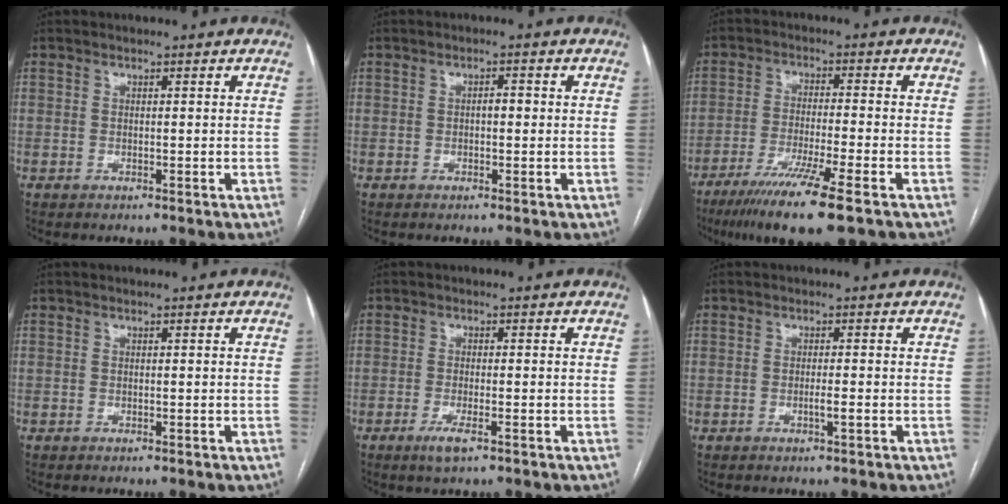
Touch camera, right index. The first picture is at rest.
{"total": 1.4, "force": [-0.1, 0.6, 1.3], "torque": [-0.016, 0.004, -0.002]}
{"total": 11.6, "force": [-7.5, -0.6, 8.9], "torque": [-0.155, -0.033, -0.123]}
{"total": 0.0}
{"total": 2.8, "force": [-1.6, 0.4, 2.3], "torque": [-0.048, -0.006, -0.029]}
{"total": 1.4, "force": [-0.5, -0.1, 1.3], "torque": [-0.025, -0.003, -0.008]}